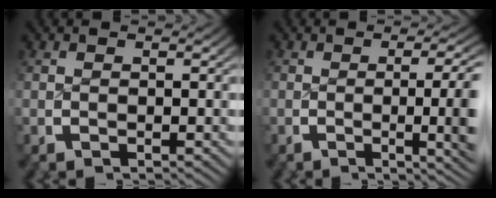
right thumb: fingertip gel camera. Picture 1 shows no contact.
{"total": 6.2, "force": [-1.2, 1.6, 5.9], "torque": [-0.079, 0.002, -0.022]}